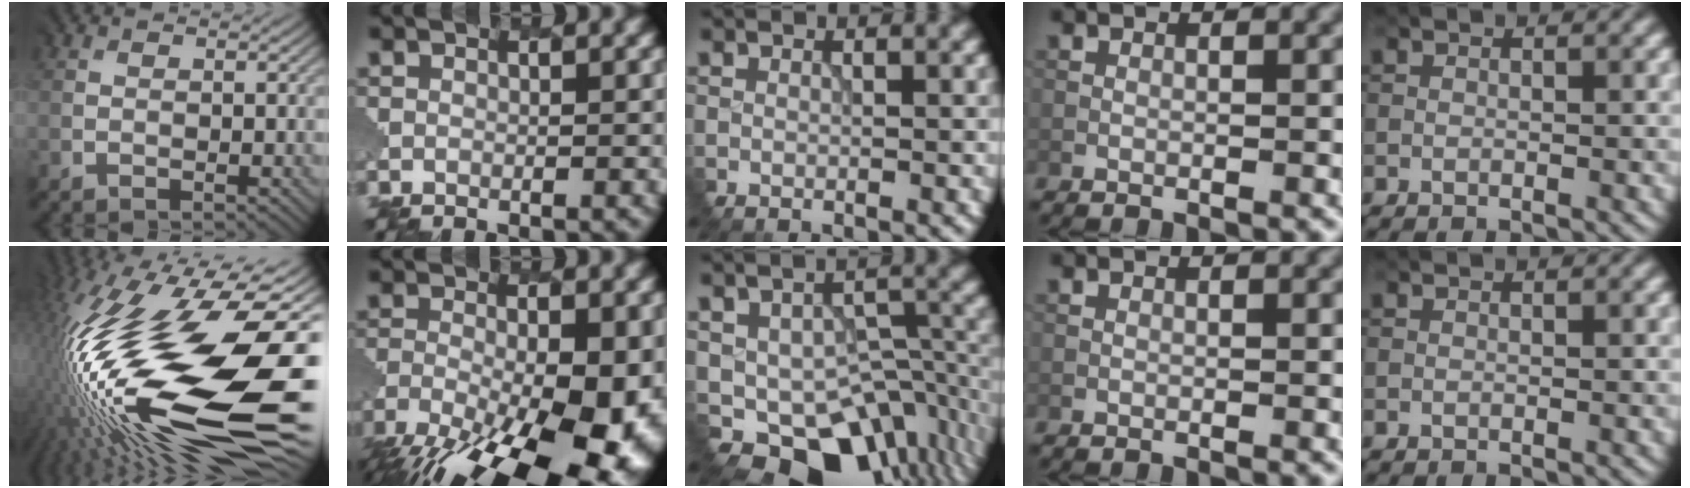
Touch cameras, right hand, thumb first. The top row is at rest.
{"thumb": {"total": 21.0, "force": [-2.3, 8.9, 18.8], "torque": [-0.385, -0.023, -0.051]}, "index": {"total": 16.5, "force": [-8.0, 6.9, 12.6], "torque": [-0.217, -0.039, -0.113]}, "middle": {"total": 9.6, "force": [-4.7, 6.5, 5.4], "torque": [-0.066, -0.027, -0.048]}}